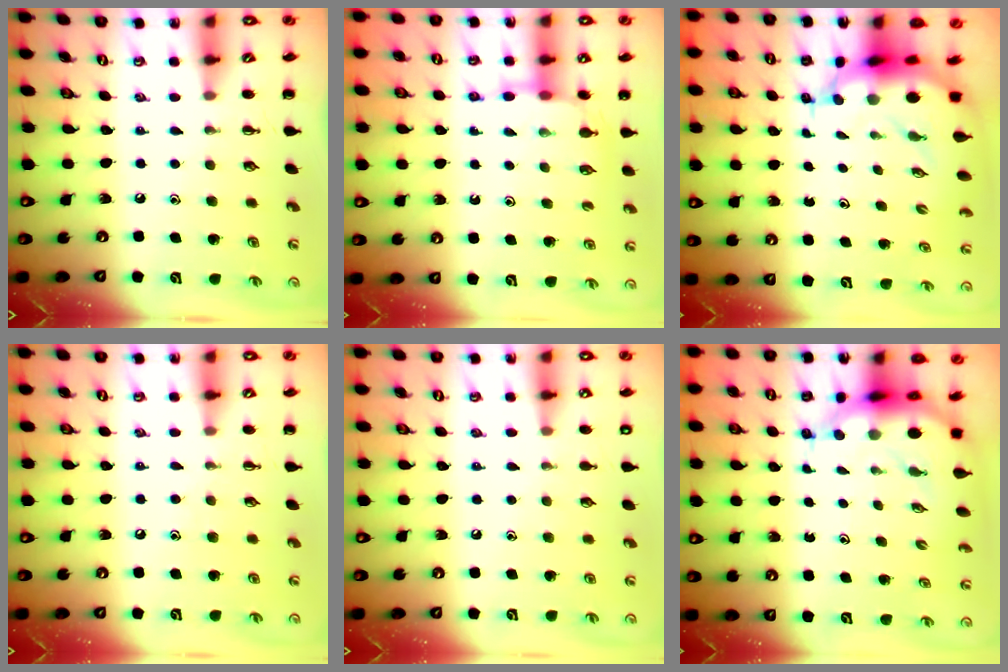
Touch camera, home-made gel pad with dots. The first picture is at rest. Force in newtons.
{"total": 7.9, "press": 7.8, "slide": 0.8}
{"total": 8.6, "press": 8.3, "slide": 2.3}
{"total": 5.7, "press": 5.5, "slide": 1.5}
{"total": 6.4, "press": 6.2, "slide": 1.7}
{"total": 9.2, "press": 8.8, "slide": 2.8}